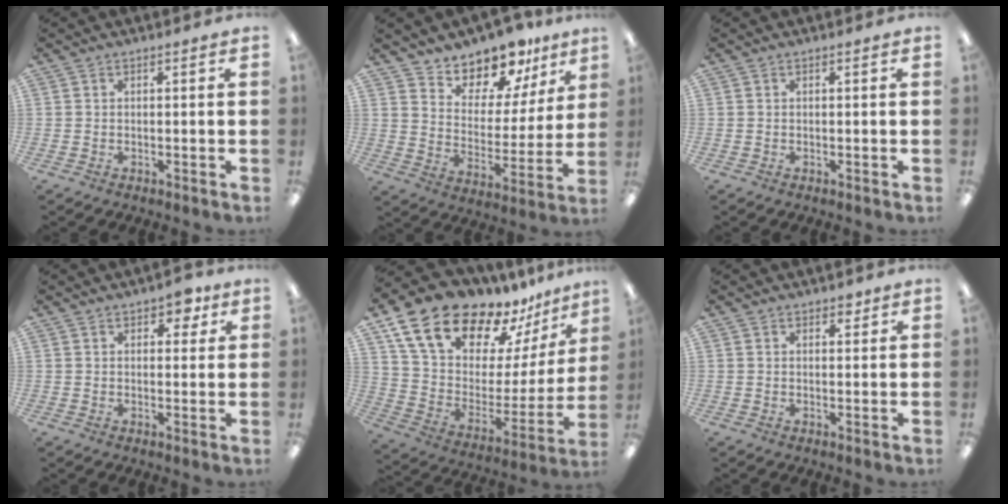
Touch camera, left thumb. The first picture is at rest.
{"total": 11.4, "force": [10.5, 4.2, 1.2], "torque": [-0.031, -0.100, 0.194]}
{"total": 0.0}
{"total": 4.7, "force": [2.8, 2.6, 2.8], "torque": [-0.027, -0.005, 0.044]}
{"total": 21.8, "force": [17.0, 10.1, 9.2], "torque": [-0.162, -0.118, 0.313]}
{"total": 2.2, "force": [1.6, 1.2, 0.8], "torque": [0.000, -0.004, 0.026]}